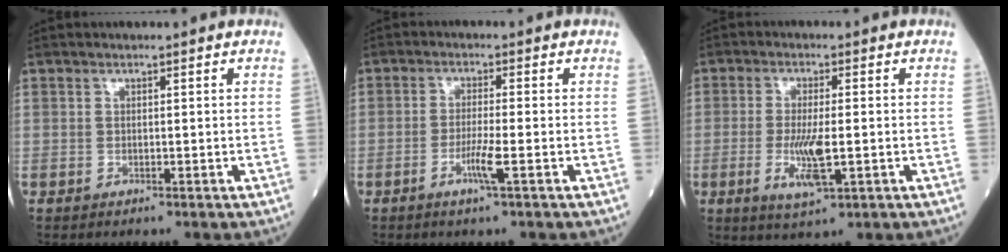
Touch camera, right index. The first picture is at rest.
{"total": 3.9, "force": [-1.6, -0.3, 3.5], "torque": [-0.071, -0.008, -0.033]}
{"total": 6.5, "force": [-1.4, 1.1, 6.3], "torque": [-0.127, -0.015, -0.023]}